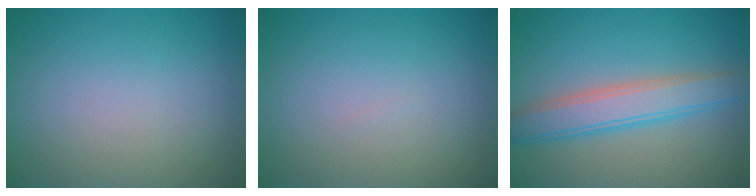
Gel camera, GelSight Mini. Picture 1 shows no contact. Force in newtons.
{"total": 0.0}
{"total": 4.5, "press": 4.5, "slide": 0.1}